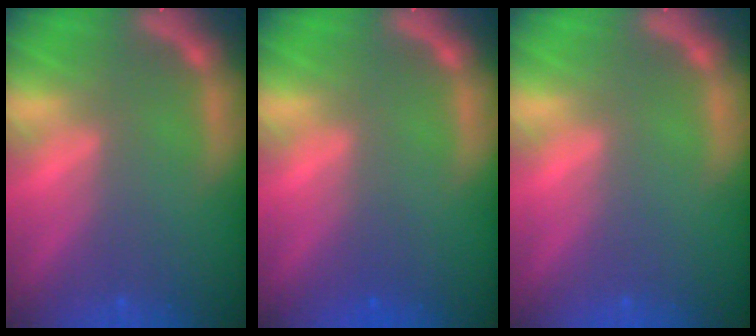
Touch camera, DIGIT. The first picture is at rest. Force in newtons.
{"total": 0.9}
{"total": 0.0}